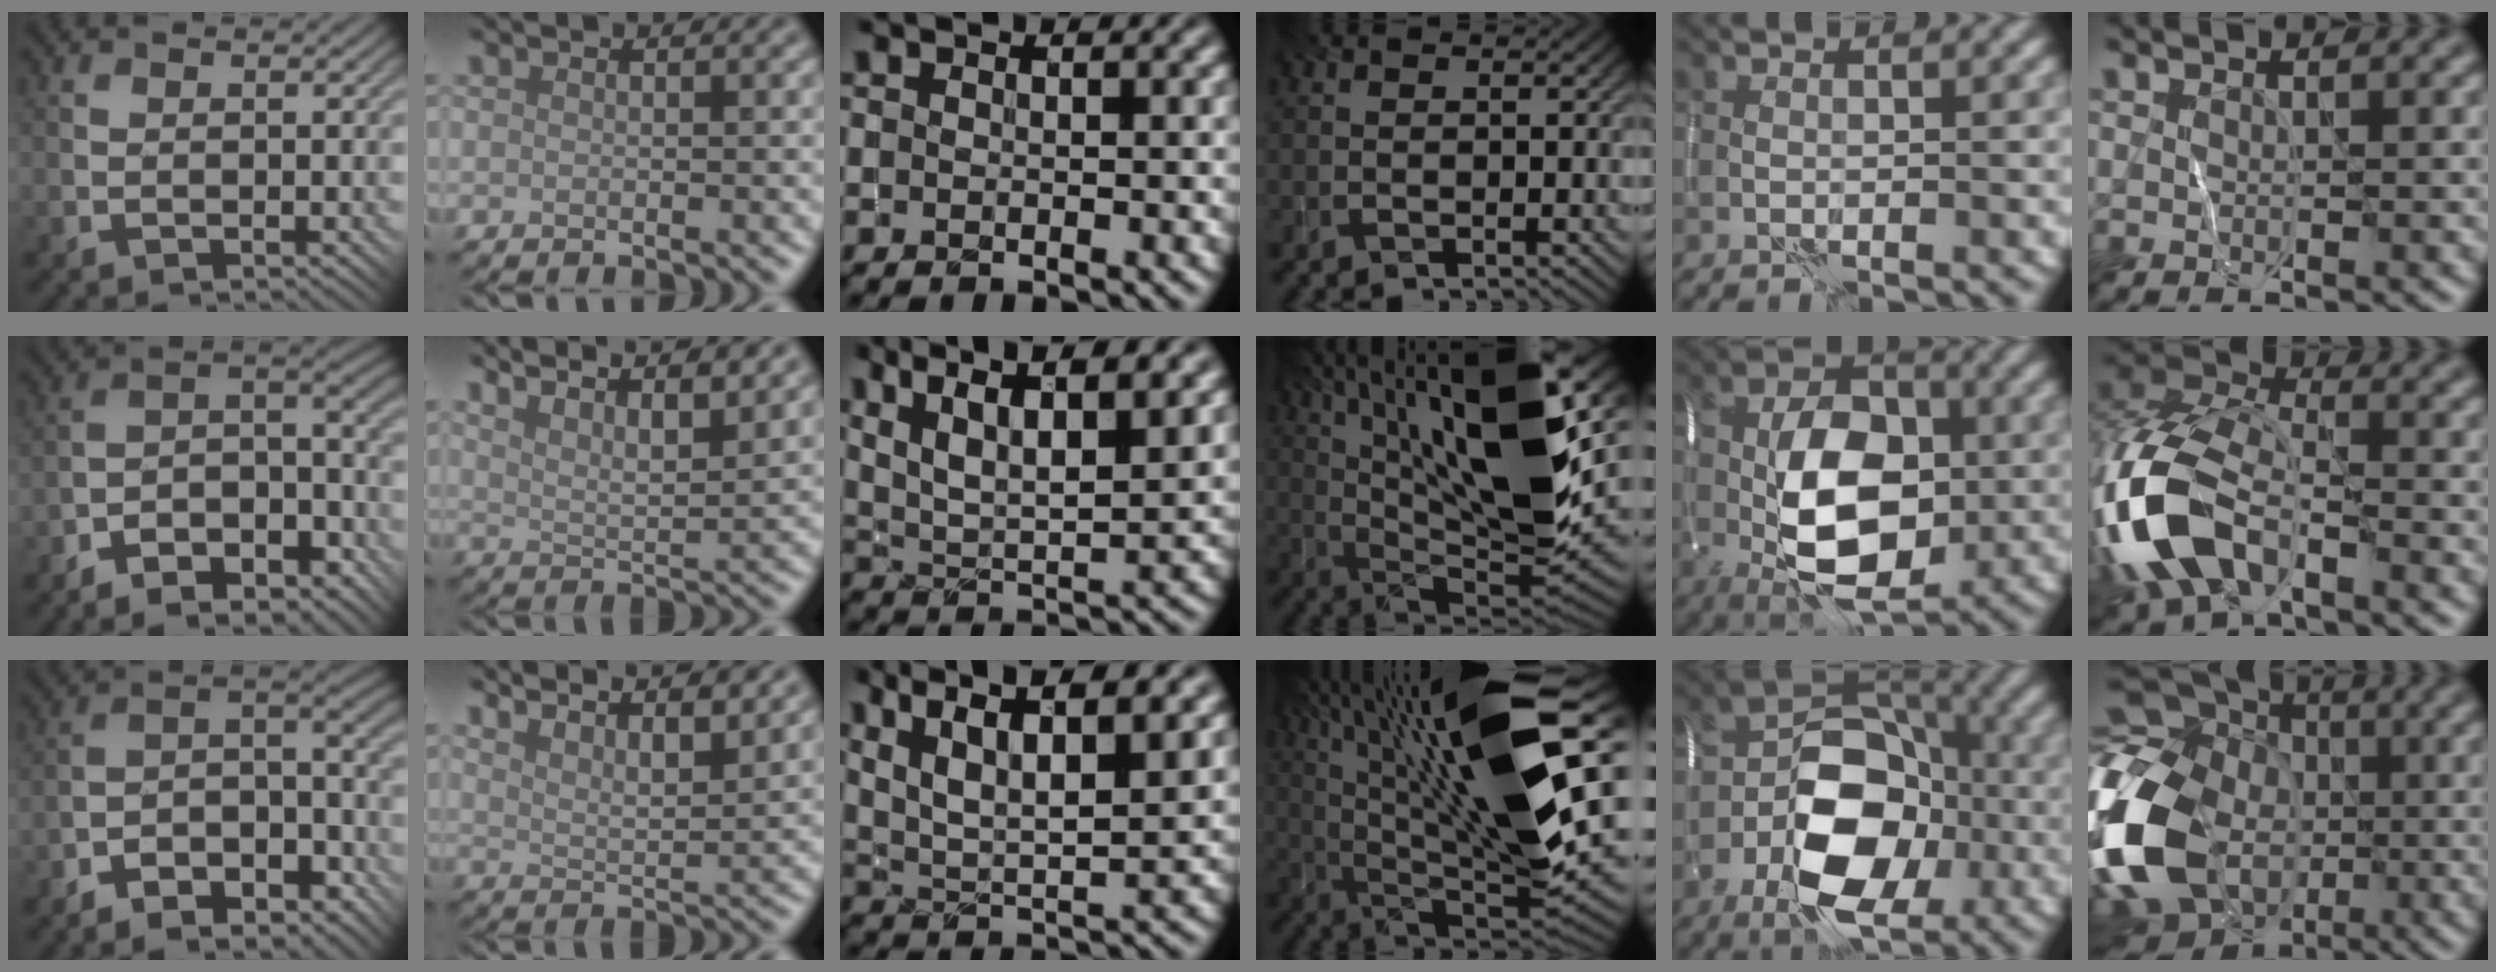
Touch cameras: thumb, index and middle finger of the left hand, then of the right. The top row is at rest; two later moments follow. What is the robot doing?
{"motion": "wrap", "object": "yarn"}